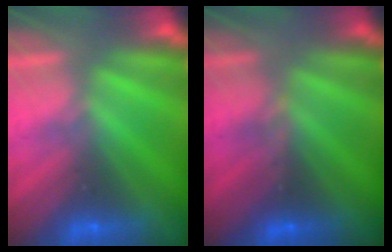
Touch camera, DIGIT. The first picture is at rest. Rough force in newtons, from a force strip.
{"total": 2.9}